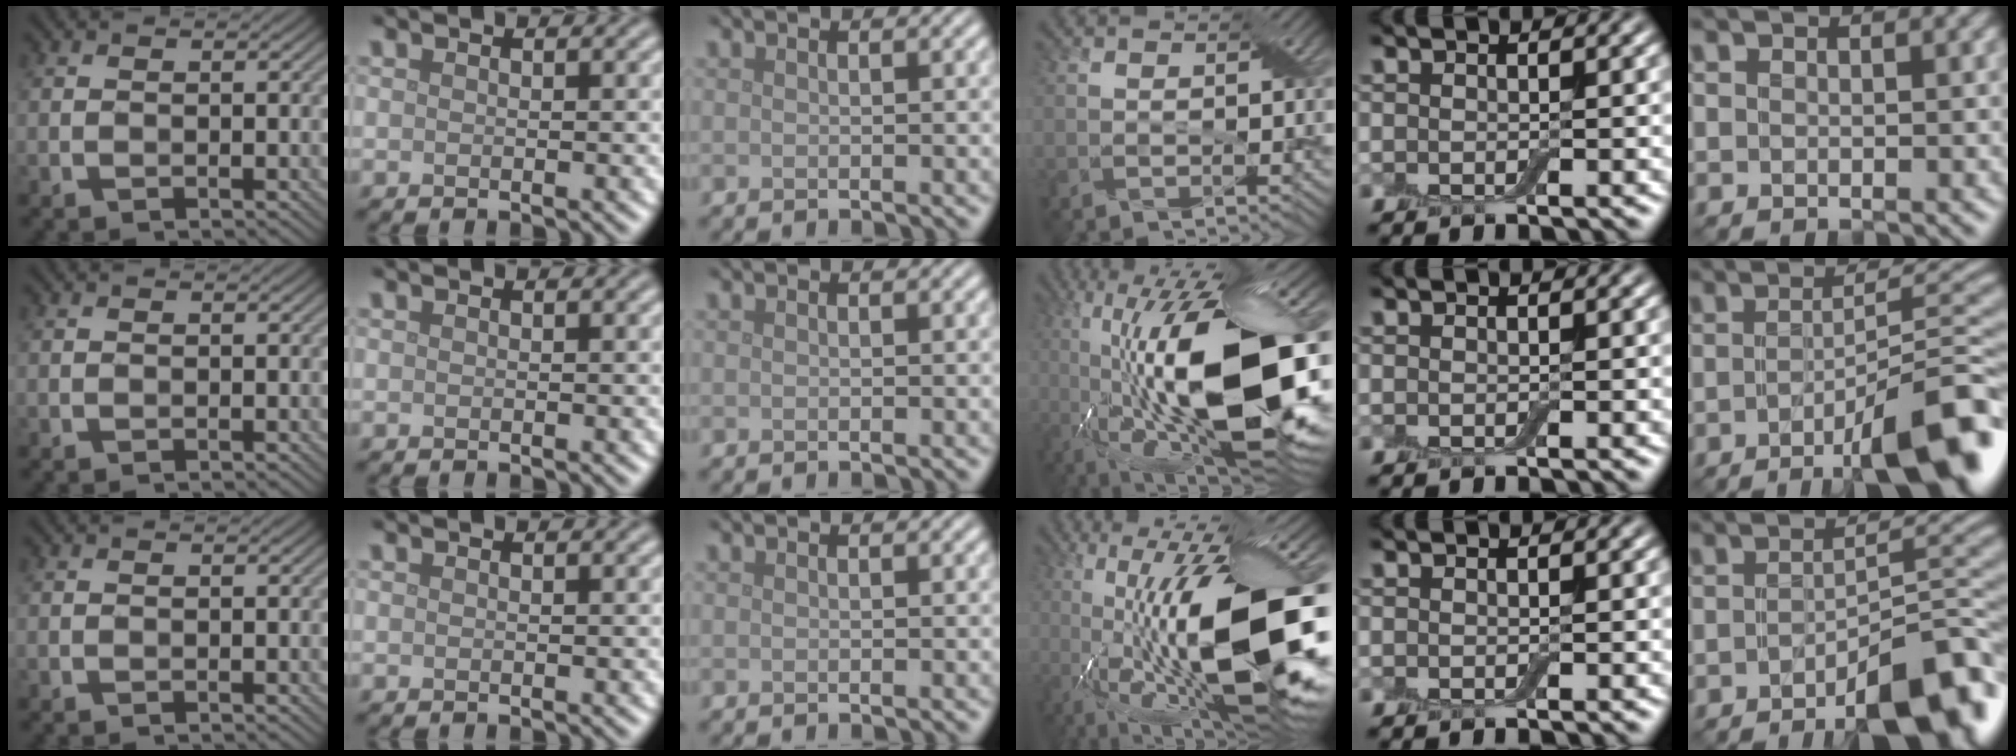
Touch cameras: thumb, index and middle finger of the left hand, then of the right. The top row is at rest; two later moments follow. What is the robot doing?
{"motion": "close", "object": "airpods case & airpods"}